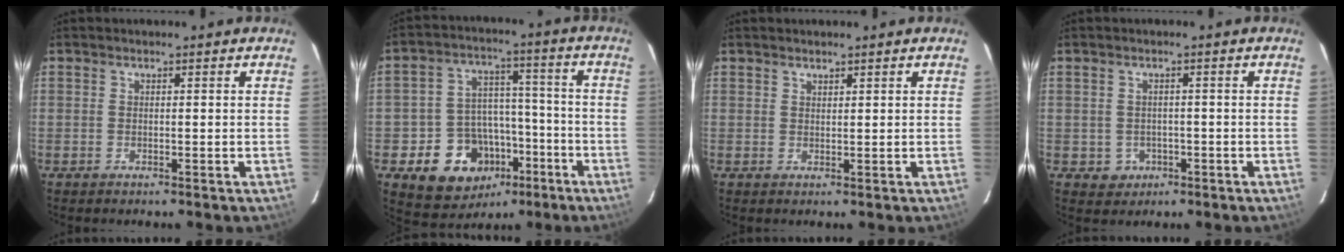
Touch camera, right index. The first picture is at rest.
{"total": 14.6, "force": [-6.8, 11.5, 5.9], "torque": [-0.126, 0.045, -0.078]}
{"total": 1.1, "force": [1.0, 0.4, 0.3], "torque": [-0.005, 0.002, 0.018]}
{"total": 3.5, "force": [-1.0, 3.3, 0.7], "torque": [-0.022, 0.005, -0.003]}